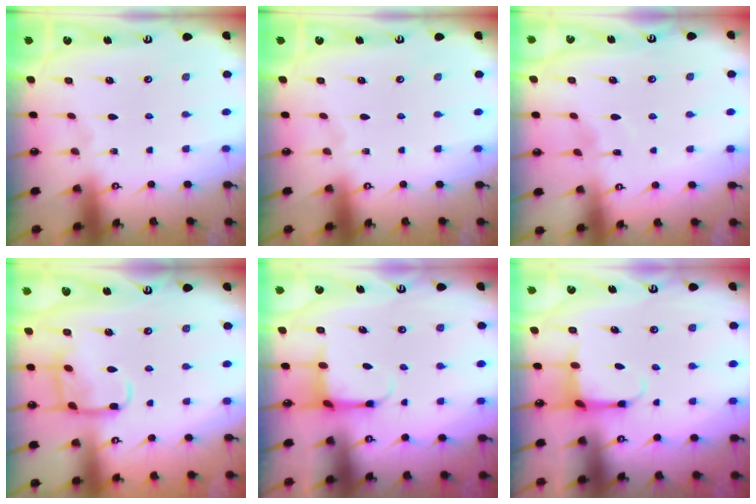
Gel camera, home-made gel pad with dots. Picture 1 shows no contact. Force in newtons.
{"total": 0.0}
{"total": 3.5, "press": 3.5, "slide": 0.5}
{"total": 11.9, "press": 11.9, "slide": 1.1}
{"total": 3.8, "press": 3.5, "slide": 1.4}
{"total": 3.9, "press": 3.7, "slide": 1.2}